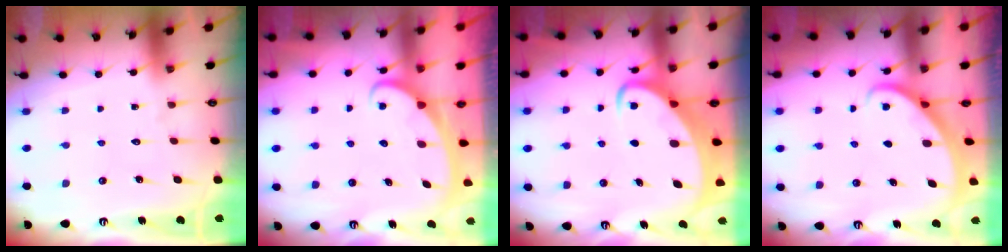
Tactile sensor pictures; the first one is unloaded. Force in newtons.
{"total": 2.6, "press": 2.6, "slide": 0.4}
{"total": 4.0, "press": 4.0, "slide": 0.4}
{"total": 2.1, "press": 2.1, "slide": 0.2}